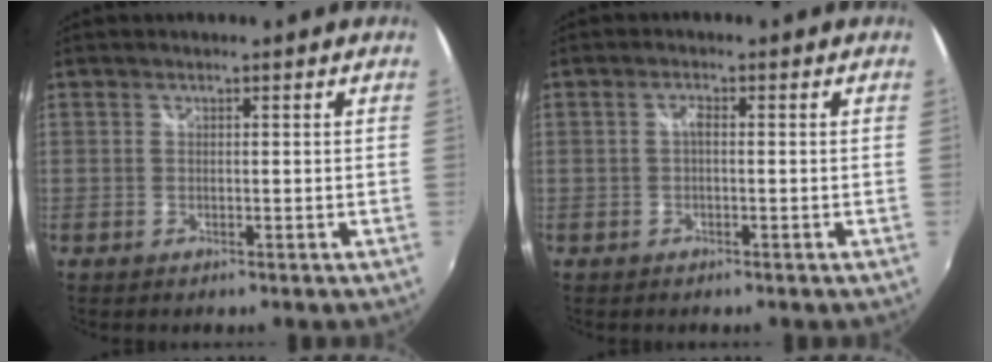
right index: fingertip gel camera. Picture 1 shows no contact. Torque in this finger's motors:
{"motor_torque": [0.34, -0.08, 0.10, 0.04]}